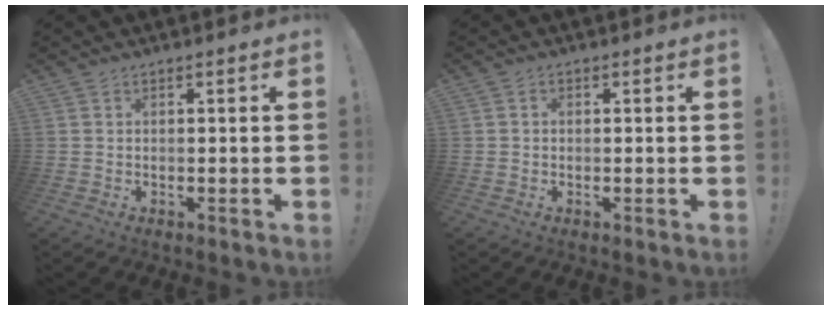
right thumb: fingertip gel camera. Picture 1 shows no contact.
{"total": 0.8, "force": [-0.4, 0.7, 0.3], "torque": [-0.005, 0.003, -0.007]}